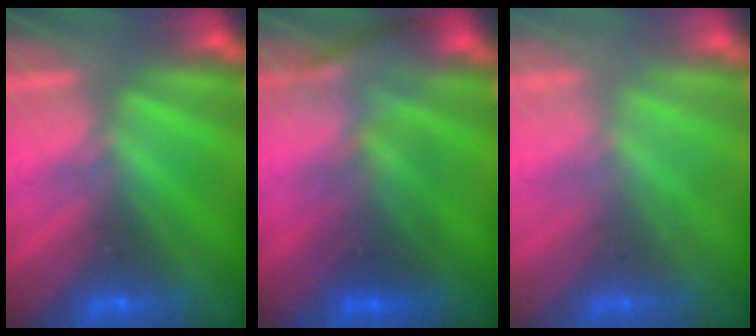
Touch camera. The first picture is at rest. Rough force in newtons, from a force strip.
{"total": 2.7}
{"total": 2.3}